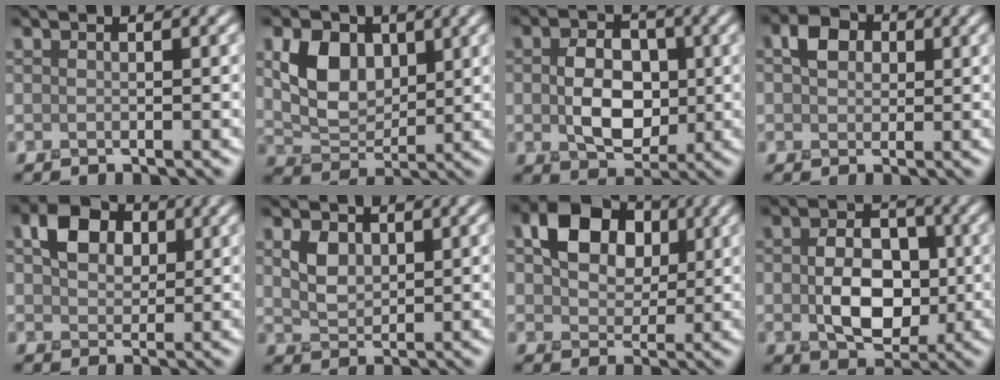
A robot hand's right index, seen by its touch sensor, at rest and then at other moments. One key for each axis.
{"total": 5.1, "fx": 1.3, "fy": 3.6, "fz": 3.4, "tx": -0.066, "ty": -0.009, "tz": 0.022}
{"total": 5.3, "fx": -0.4, "fy": 3.7, "fz": 3.7, "tx": -0.067, "ty": -0.011, "tz": -0.008}
{"total": 2.9, "fx": 0.5, "fy": 2.4, "fz": 1.5, "tx": -0.029, "ty": 0.003, "tz": -0.003}
{"total": 4.2, "fx": 1.1, "fy": 3.3, "fz": 2.4, "tx": -0.053, "ty": 0.003, "tz": 0.012}
{"total": 2.3, "fx": 0.7, "fy": 1.7, "fz": 1.4, "tx": -0.030, "ty": -0.007, "tz": 0.014}
{"total": 7.6, "fx": 2.0, "fy": 5.7, "fz": 4.7, "tx": -0.095, "ty": -0.005, "tz": 0.022}
{"total": 6.1, "fx": -0.7, "fy": 4.2, "fz": 4.4, "tx": -0.077, "ty": -0.013, "tz": -0.011}